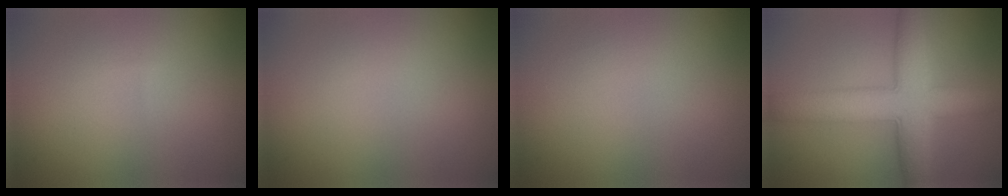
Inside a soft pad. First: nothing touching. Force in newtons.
{"total": 0.0}
{"total": 0.0}
{"total": 7.6, "press": 7.6, "slide": 0.1}